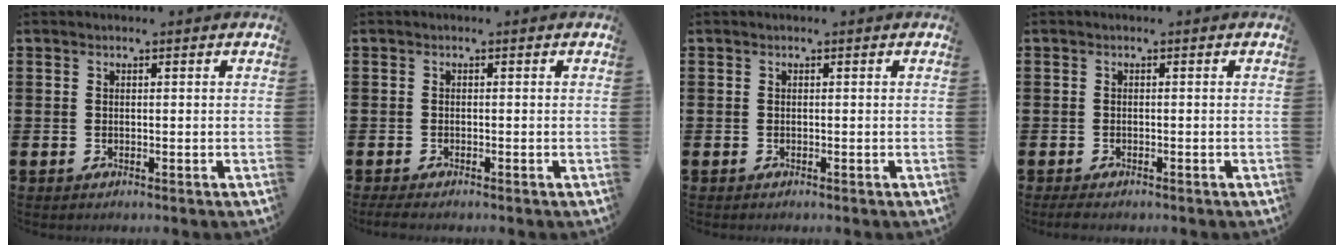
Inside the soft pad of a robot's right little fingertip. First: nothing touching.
{"total": 1.0, "force": [-0.7, 0.1, 0.7], "torque": [-0.012, -0.002, -0.014]}
{"total": 0.0}
{"total": 0.9, "force": [-0.7, 0.3, 0.5], "torque": [-0.011, -0.001, -0.014]}